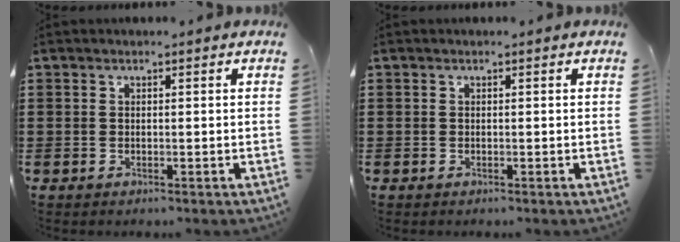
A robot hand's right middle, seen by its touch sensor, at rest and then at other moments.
{"total": 0.0}